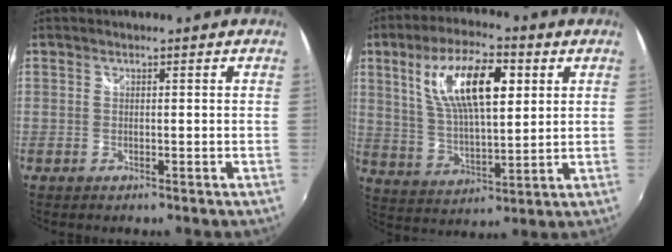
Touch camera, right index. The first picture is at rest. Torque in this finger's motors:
{"motor_torque": [1.30, 0.84, 0.57, 0.21]}